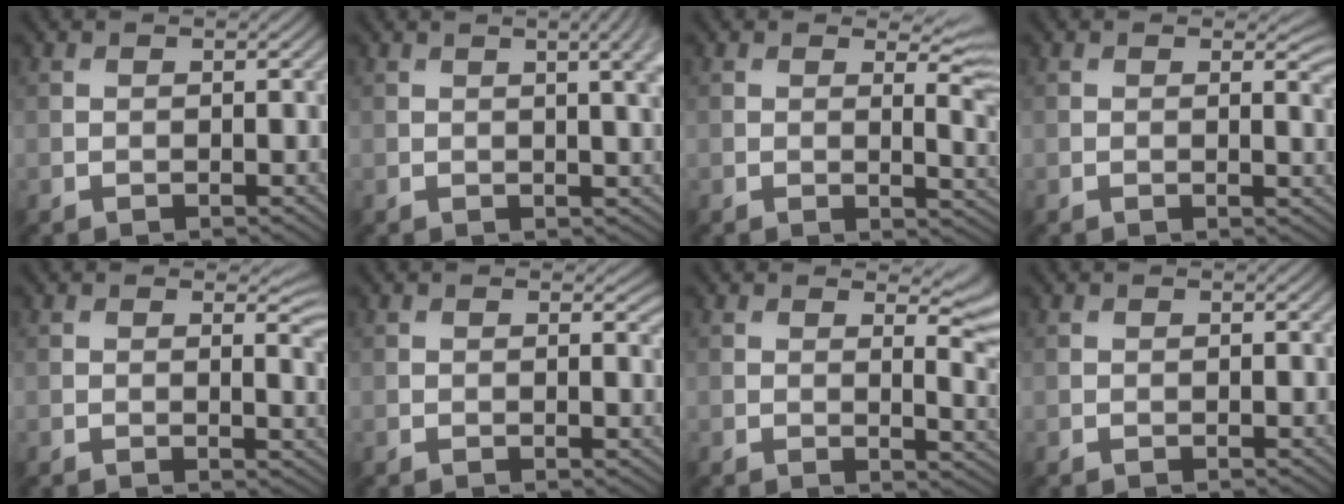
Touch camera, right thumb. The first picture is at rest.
{"total": 5.9, "force": [1.8, 1.7, 5.4], "torque": [-0.061, 0.016, 0.017]}
{"total": 4.5, "force": [1.7, 1.7, 3.8], "torque": [-0.053, -0.009, 0.026]}
{"total": 2.3, "force": [0.6, 0.8, 2.0], "torque": [-0.026, -0.005, 0.008]}
{"total": 3.1, "force": [1.0, 1.0, 2.7], "torque": [-0.037, -0.005, 0.015]}
{"total": 1.0, "force": [0.3, 0.3, 0.9], "torque": [-0.009, -0.006, 0.004]}
{"total": 5.0, "force": [2.2, 1.6, 4.1], "torque": [-0.049, -0.005, 0.036]}
{"total": 0.0}